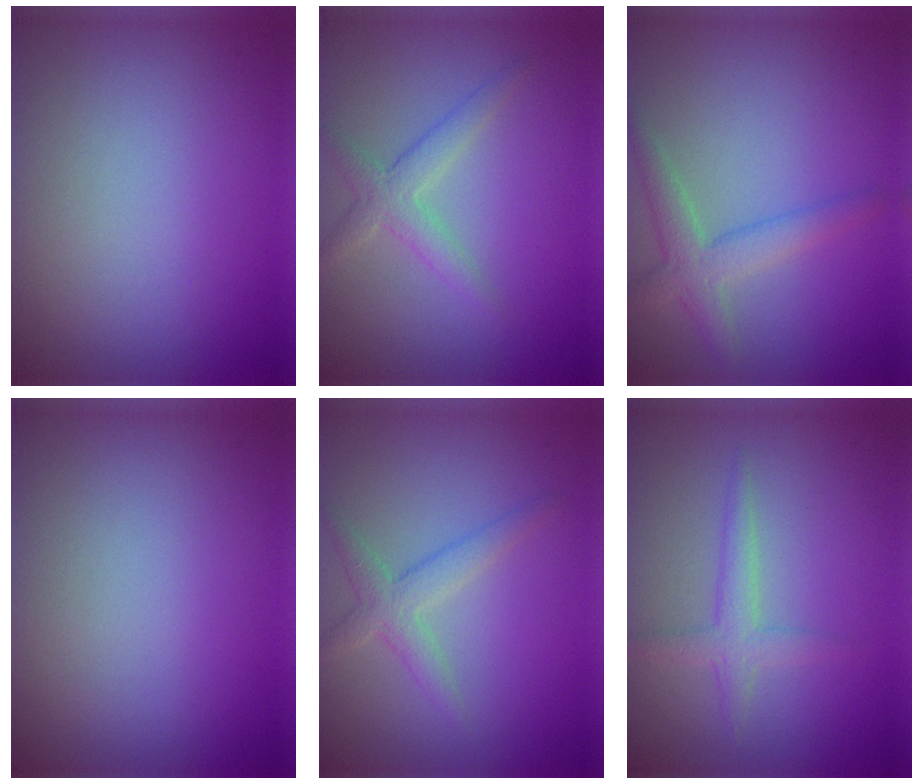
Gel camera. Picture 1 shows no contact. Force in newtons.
{"total": 2.5, "press": 2.5, "slide": 0.0}
{"total": 3.2, "press": 3.2, "slide": 0.2}
{"total": 0.0}
{"total": 2.5, "press": 2.5, "slide": 0.2}
{"total": 2.2, "press": 2.2, "slide": 0.1}